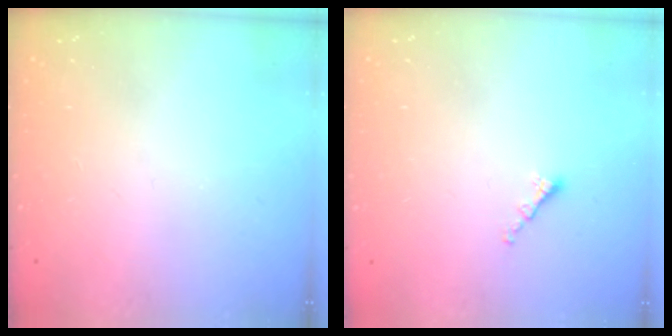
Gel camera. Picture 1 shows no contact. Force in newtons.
{"total": 1.3, "press": 1.2, "slide": 0.6}